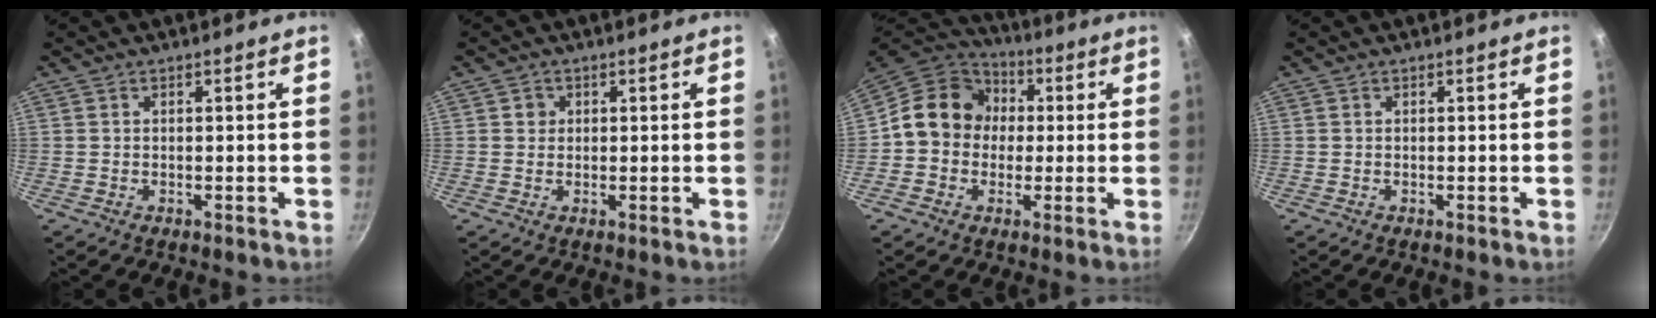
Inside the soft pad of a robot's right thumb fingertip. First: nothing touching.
{"total": 1.7, "force": [0.4, 1.6, 0.3], "torque": [0.003, 0.002, 0.003]}
{"total": 13.3, "force": [0.8, 11.7, 6.3], "torque": [-0.066, 0.033, -0.007]}
{"total": 0.0}